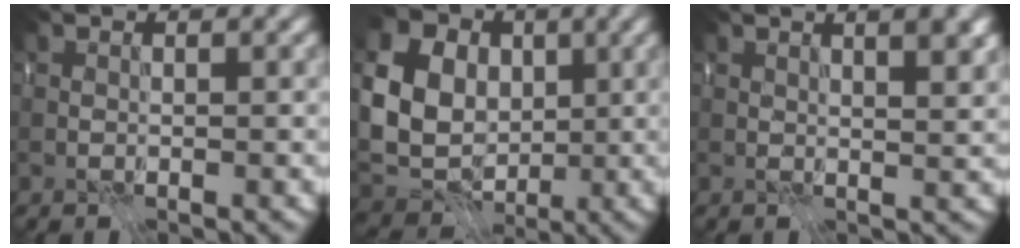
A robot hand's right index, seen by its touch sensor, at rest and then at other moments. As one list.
[{"total": 14.1, "force": [2.8, 11.6, 7.4], "torque": [-0.179, 0.022, 0.041]}, {"total": 4.8, "force": [2.5, 1.7, 3.7], "torque": [-0.035, 0.017, 0.021]}]